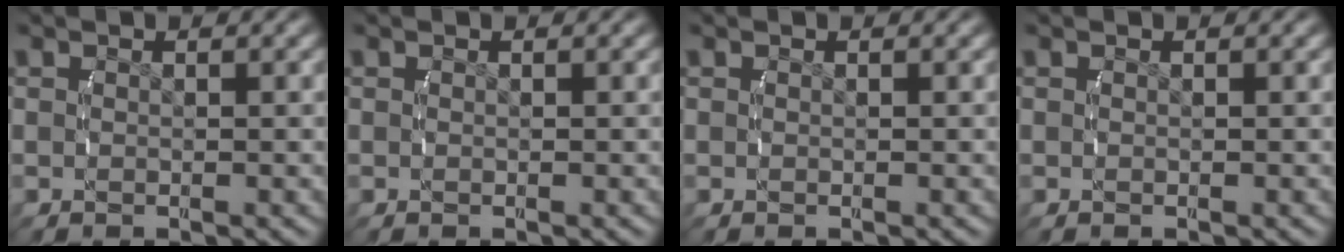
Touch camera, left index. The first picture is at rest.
{"total": 0.0}
{"total": 0.0}
{"total": 0.0}